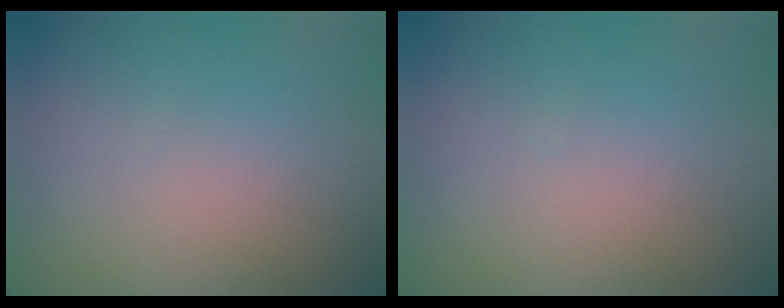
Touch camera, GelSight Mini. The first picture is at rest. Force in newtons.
{"total": 0.0}